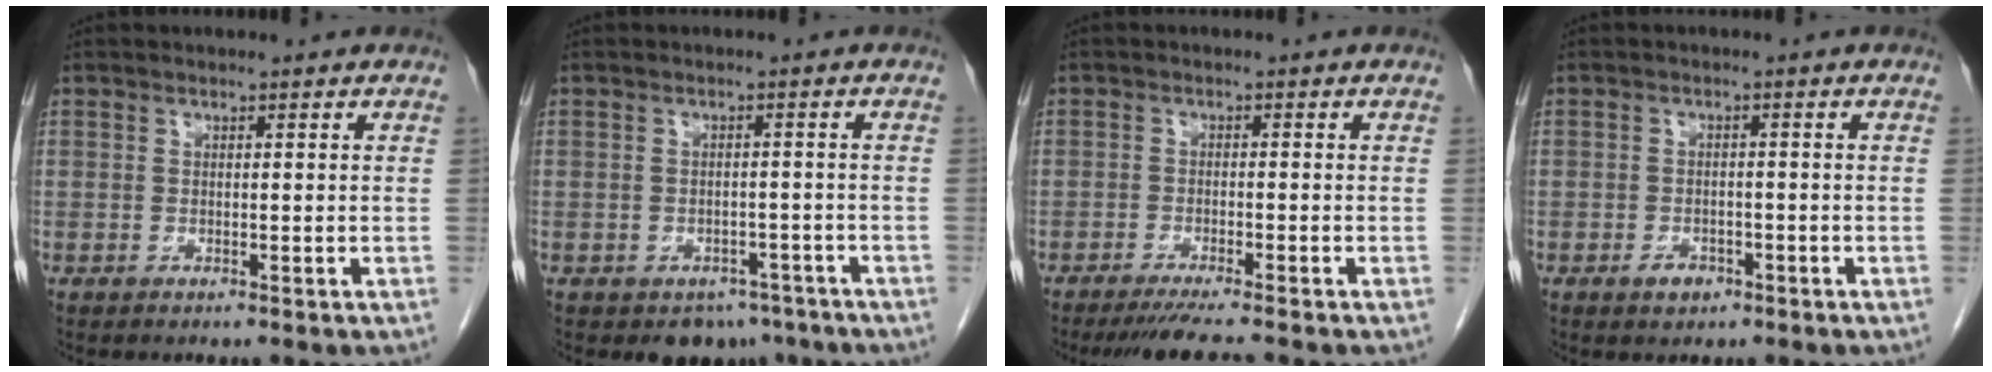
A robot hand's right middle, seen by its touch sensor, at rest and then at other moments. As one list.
[{"total": 5.2, "force": [-3.8, 3.1, 1.6], "torque": [-0.009, 0.008, -0.050]}, {"total": 6.0, "force": [-5.0, -0.6, 3.1], "torque": [-0.040, -0.017, -0.081]}, {"total": 2.3, "force": [-1.4, 1.4, 1.1], "torque": [-0.018, 0.004, -0.017]}]